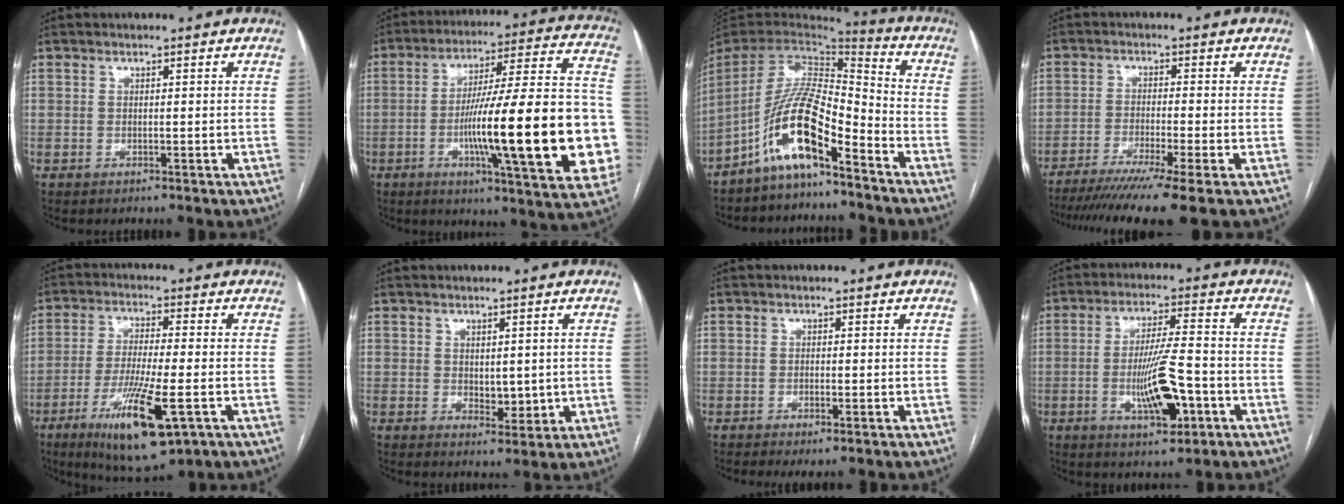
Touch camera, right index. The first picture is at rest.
{"total": 27.4, "force": [-5.6, 2.9, 26.6], "torque": [-0.332, 0.009, -0.084]}
{"total": 12.4, "force": [-7.6, 2.6, 9.4], "torque": [-0.186, 0.017, -0.141]}
{"total": 12.4, "force": [-9.4, -1.7, 7.9], "torque": [-0.117, -0.033, -0.143]}
{"total": 13.3, "force": [-5.7, 1.9, 11.9], "torque": [-0.223, -0.032, -0.090]}
{"total": 3.6, "force": [0.1, 1.9, 3.0], "torque": [-0.039, -0.007, 0.010]}
{"total": 1.8, "force": [-0.9, 0.3, 1.5], "torque": [-0.023, -0.003, -0.012]}
{"total": 9.9, "force": [-3.2, 1.7, 9.3], "torque": [-0.169, -0.003, -0.051]}